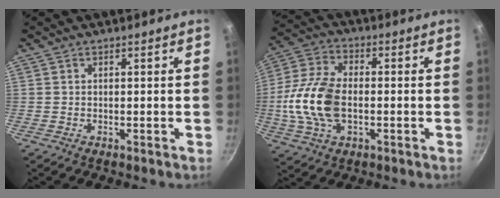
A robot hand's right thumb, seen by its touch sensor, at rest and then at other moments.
{"total": 14.4, "force": [-1.7, 8.5, 11.5], "torque": [-0.229, 0.025, -0.042]}